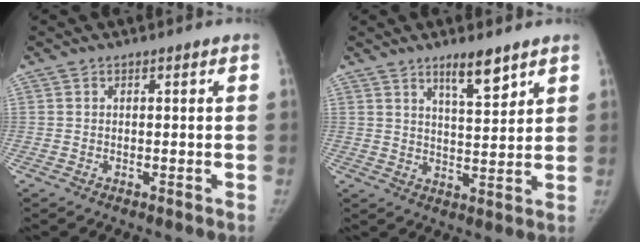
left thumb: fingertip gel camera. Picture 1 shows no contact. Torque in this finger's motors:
{"motor_torque": [0.42, -0.32, 0.69, -0.31, 0.01]}